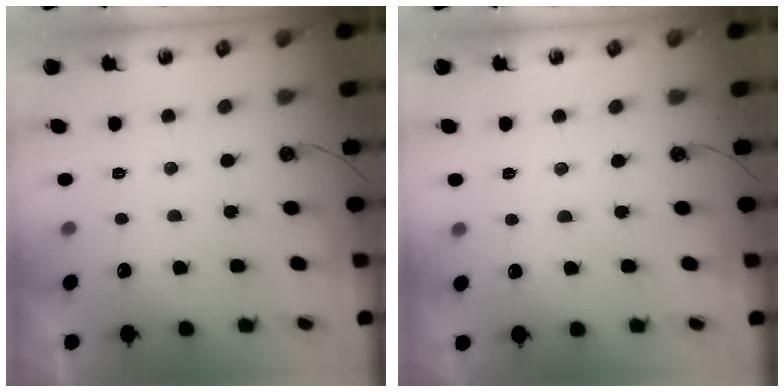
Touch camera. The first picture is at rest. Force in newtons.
{"total": 5.3, "press": 5.3, "slide": 0.8}